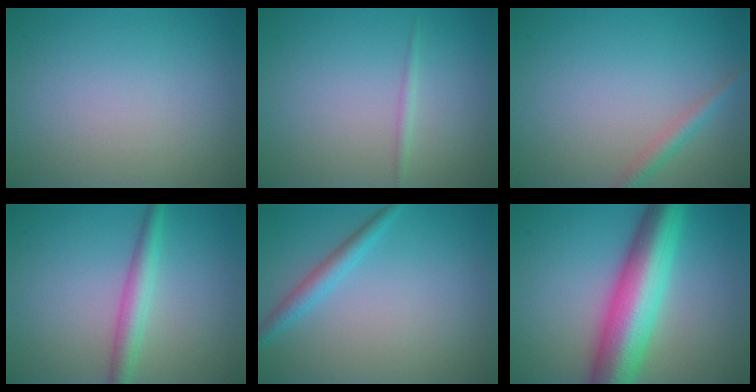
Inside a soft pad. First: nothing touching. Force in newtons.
{"total": 0.7, "press": 0.7, "slide": 0.0}
{"total": 1.6, "press": 1.6, "slide": 0.1}
{"total": 2.8, "press": 2.8, "slide": 0.0}
{"total": 2.1, "press": 2.1, "slide": 0.1}
{"total": 10.0, "press": 10.0, "slide": 0.1}